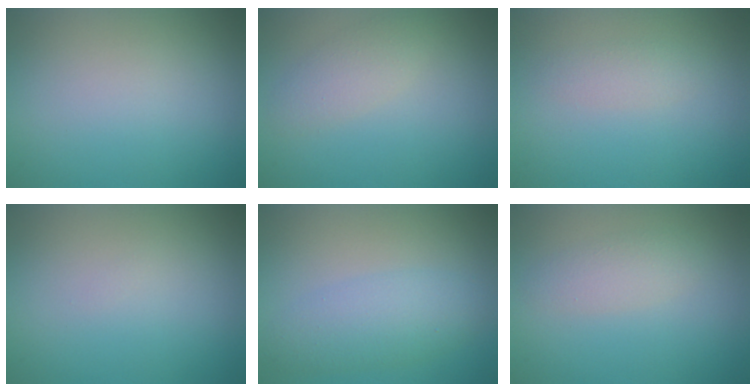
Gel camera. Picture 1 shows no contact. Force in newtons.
{"total": 2.2, "press": 2.2, "slide": 0.0}
{"total": 1.3, "press": 1.3, "slide": 0.1}
{"total": 0.0}
{"total": 3.7, "press": 3.7, "slide": 0.1}
{"total": 1.8, "press": 1.8, "slide": 0.0}